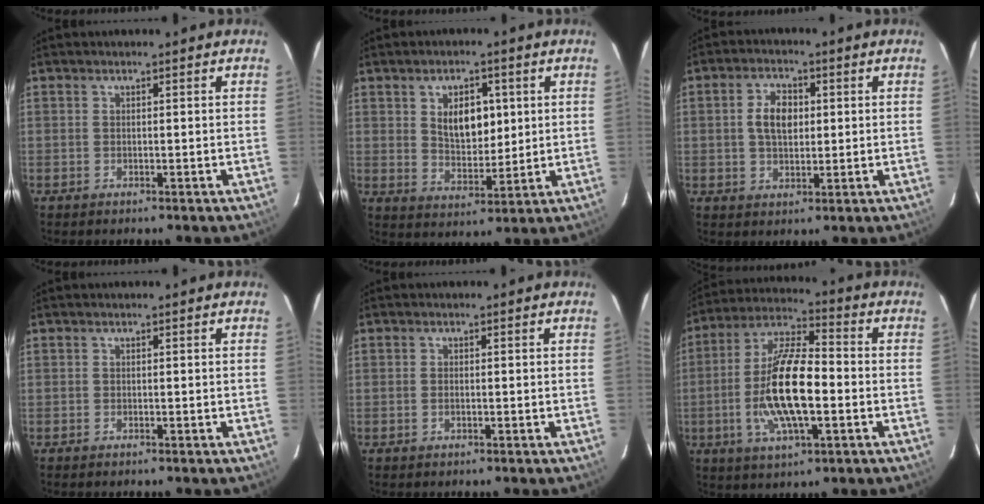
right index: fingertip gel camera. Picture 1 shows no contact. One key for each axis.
{"total": 7.4, "fx": 2.6, "fy": 4.1, "fz": 5.6, "tx": -0.087, "ty": 0.001, "tz": 0.054}
{"total": 6.1, "fx": 0.8, "fy": 3.8, "fz": 4.7, "tx": -0.087, "ty": 0.012, "tz": 0.018}
{"total": 0.9, "fx": 0.0, "fy": -0.6, "fz": -0.6, "tx": 0.011, "ty": -0.005, "tz": 0.000}
{"total": 1.0, "fx": -0.3, "fy": 0.5, "fz": 0.8, "tx": -0.015, "ty": 0.000, "tz": -0.007}
{"total": 15.9, "fx": -3.0, "fy": 4.8, "fz": 14.9, "tx": -0.297, "ty": 0.000, "tz": -0.059}